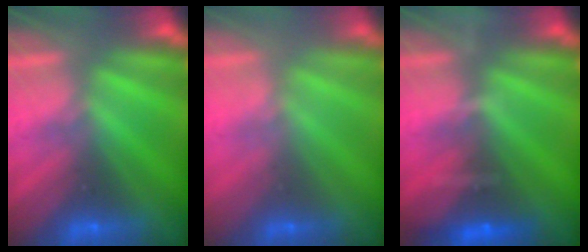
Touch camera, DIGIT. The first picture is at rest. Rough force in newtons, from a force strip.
{"total": 2.2}
{"total": 7.8}